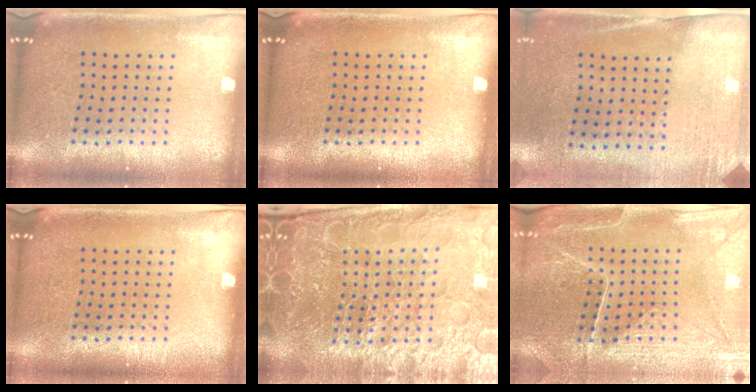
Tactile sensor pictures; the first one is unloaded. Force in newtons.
{"total": 0.0}
{"total": 2.7, "press": 2.3, "slide": 1.4}
{"total": 0.0}
{"total": 6.2, "press": 5.5, "slide": 2.8}
{"total": 2.7, "press": 2.7, "slide": 0.2}